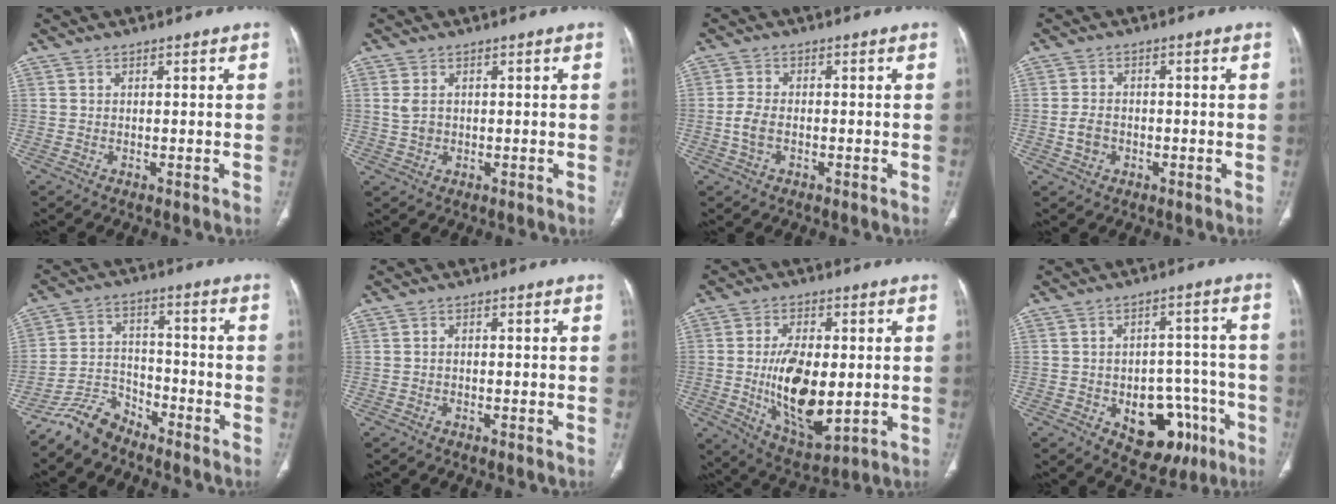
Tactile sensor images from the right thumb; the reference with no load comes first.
{"total": 2.5, "force": [0.4, 1.8, 1.7], "torque": [-0.037, 0.000, 0.014]}
{"total": 3.8, "force": [-0.8, 2.4, 2.8], "torque": [-0.062, 0.012, -0.016]}
{"total": 3.5, "force": [-0.8, 2.8, 1.9], "torque": [-0.033, 0.012, -0.014]}
{"total": 7.4, "force": [-6.6, 3.1, 1.3], "torque": [-0.016, 0.050, -0.136]}
{"total": 0.5, "force": [-0.2, 0.3, 0.3], "torque": [-0.003, 0.003, -0.008]}
{"total": 15.7, "force": [-1.1, 7.7, 13.7], "torque": [-0.227, -0.016, -0.005]}
{"total": 14.0, "force": [-5.6, 9.0, 9.1], "torque": [-0.074, 0.044, -0.064]}